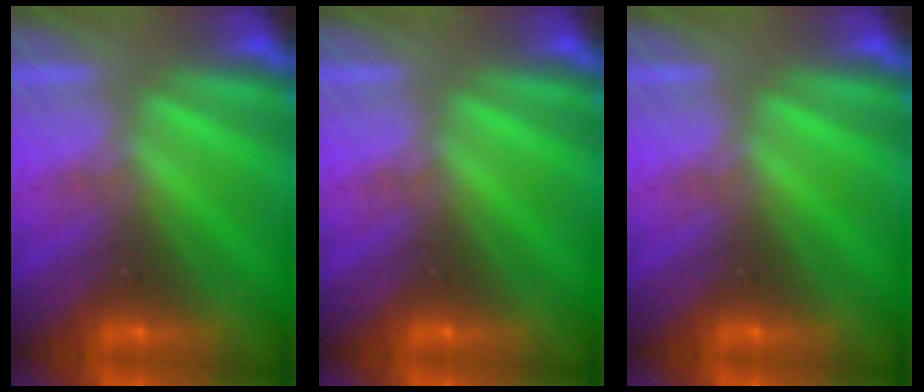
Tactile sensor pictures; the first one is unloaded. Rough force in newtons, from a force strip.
{"total": 0.0}
{"total": 0.0}